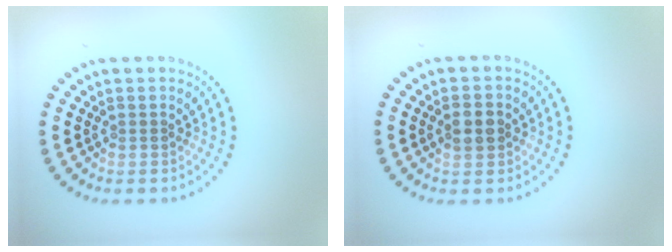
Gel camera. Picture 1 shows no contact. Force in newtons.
{"total": 2.6, "press": 2.6, "slide": 0.2}